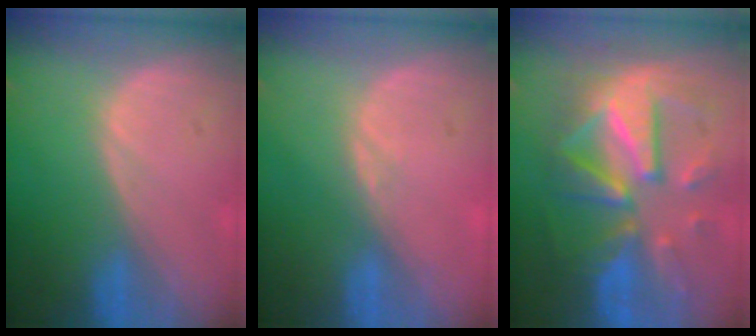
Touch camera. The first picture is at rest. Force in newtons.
{"total": 0.9, "press": 0.8, "slide": 0.3}
{"total": 12.4, "press": 12.3, "slide": 1.2}